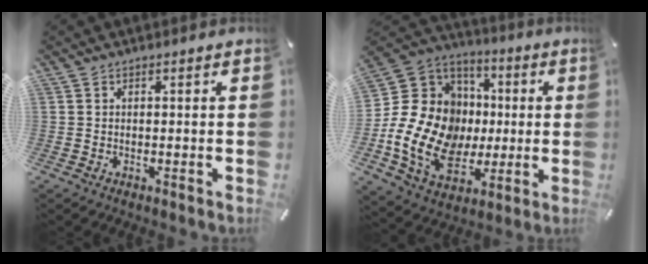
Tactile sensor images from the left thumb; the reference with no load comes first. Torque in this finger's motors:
{"motor_torque": [2.36, 2.58, 1.59, 1.18, 0.61]}